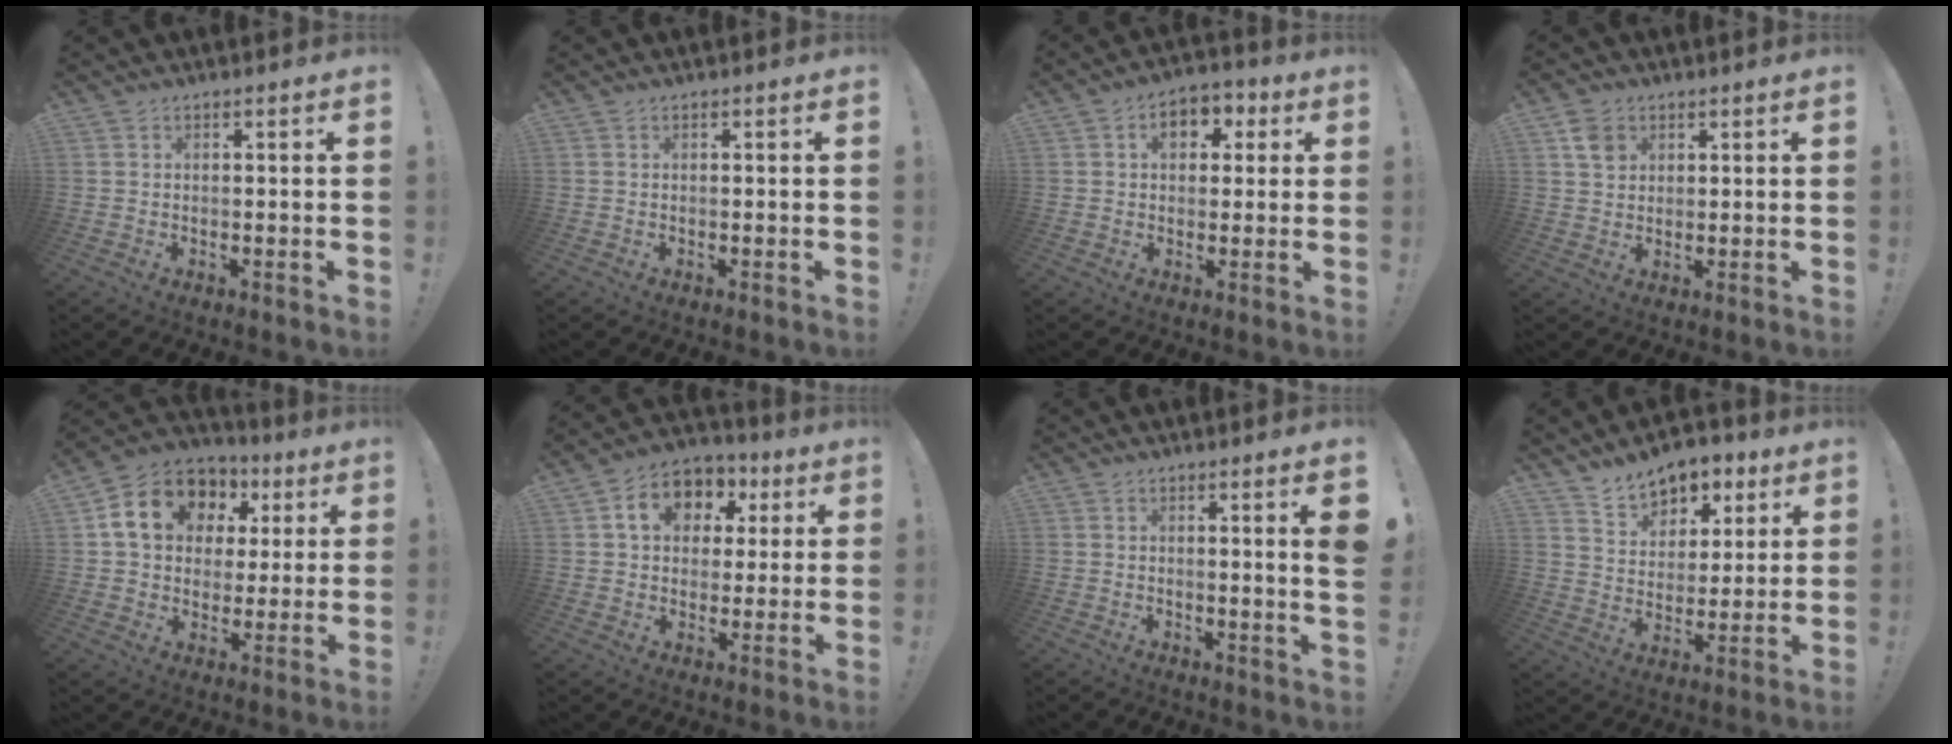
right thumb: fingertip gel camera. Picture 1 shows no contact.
{"total": 0.0}
{"total": 7.4, "force": [2.0, 5.5, 4.5], "torque": [-0.062, 0.003, 0.035]}
{"total": 5.0, "force": [2.5, 3.8, 2.1], "torque": [-0.017, -0.007, 0.045]}
{"total": 16.0, "force": [5.6, 12.4, 8.5], "torque": [-0.132, -0.007, 0.116]}
{"total": 12.1, "force": [3.9, 9.6, 6.3], "torque": [-0.098, -0.001, 0.079]}
{"total": 4.7, "force": [1.3, -0.4, 4.5], "torque": [-0.059, -0.017, 0.018]}
{"total": 10.1, "force": [7.4, 6.3, 2.7], "torque": [-0.037, -0.051, 0.141]}